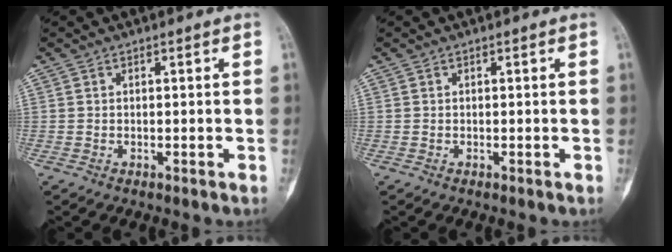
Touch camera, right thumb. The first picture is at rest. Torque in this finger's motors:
{"motor_torque": [-0.02, -0.02, 0.02, -0.02, 0.00]}